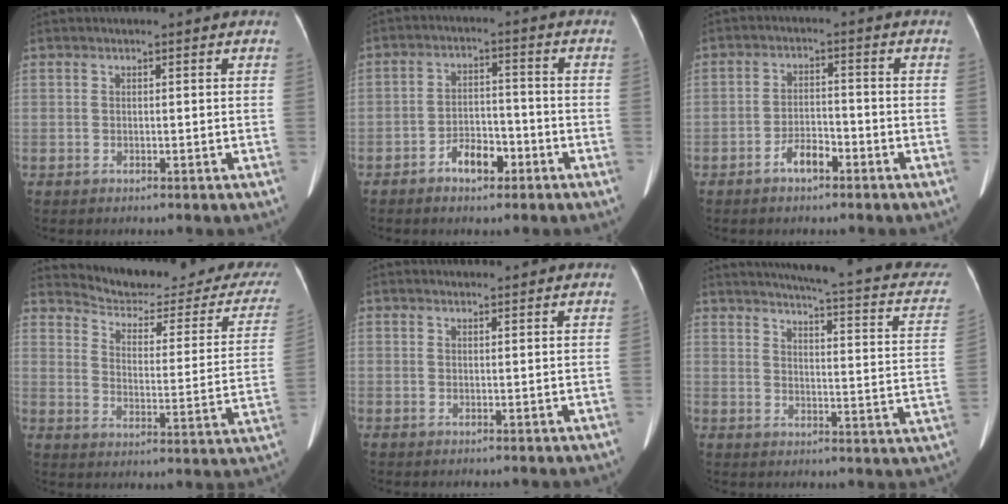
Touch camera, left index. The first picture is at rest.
{"total": 5.3, "force": [-3.2, 2.7, 3.3], "torque": [-0.060, 0.013, -0.052]}
{"total": 3.8, "force": [-2.5, 1.5, 2.4], "torque": [-0.046, 0.007, -0.046]}
{"total": 22.2, "force": [21.3, 3.1, 5.5], "torque": [-0.068, -0.087, 0.255]}
{"total": 2.8, "force": [2.7, 0.5, 0.5], "torque": [-0.011, 0.017, 0.033]}
{"total": 21.0, "force": [17.9, 2.9, 10.5], "torque": [-0.135, -0.036, 0.195]}